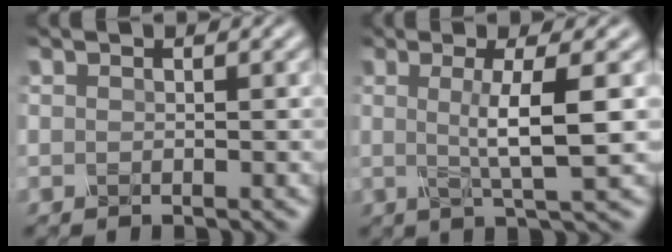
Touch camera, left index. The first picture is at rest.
{"total": 5.2, "force": [0.4, 0.9, 5.1], "torque": [-0.083, 0.002, 0.006]}